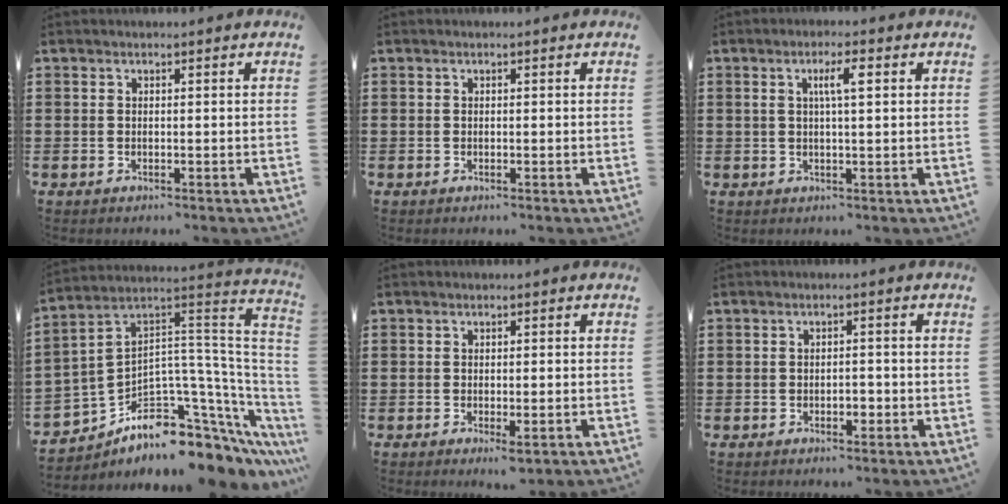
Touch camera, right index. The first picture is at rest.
{"total": 0.0}
{"total": 3.9, "force": [1.0, 0.8, 3.7], "torque": [-0.075, 0.009, 0.013]}
{"total": 8.5, "force": [-6.5, 4.0, 3.8], "torque": [-0.095, -0.033, -0.130]}
{"total": 1.4, "force": [-0.7, 0.3, 1.2], "torque": [-0.021, -0.006, -0.010]}
{"total": 2.0, "force": [-0.7, 1.1, 1.6], "torque": [-0.030, 0.003, -0.014]}